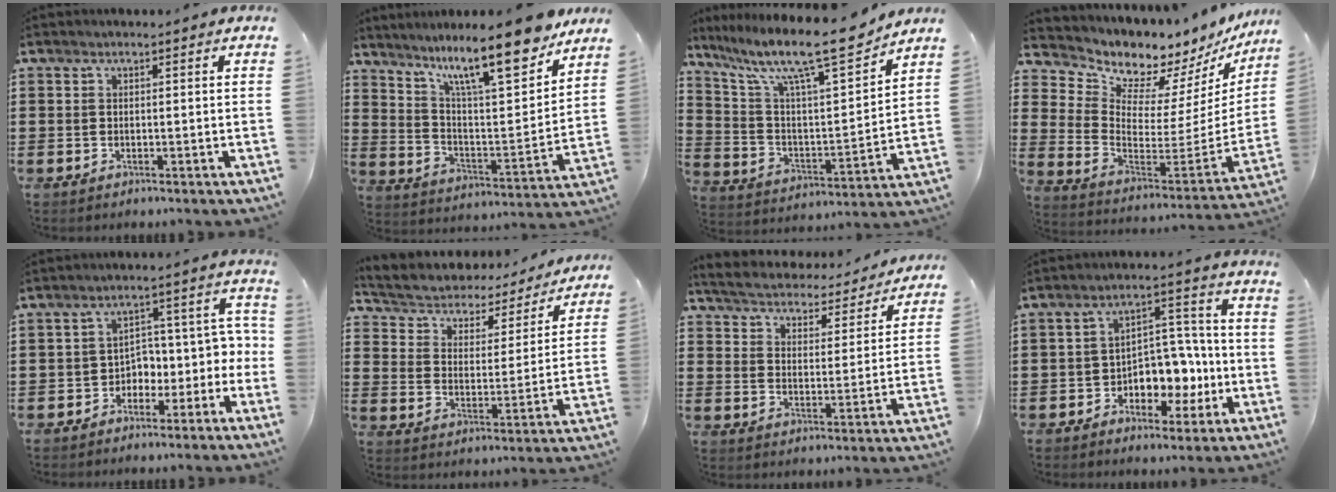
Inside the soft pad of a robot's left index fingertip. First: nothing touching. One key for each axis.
{"total": 13.5, "fx": 10.3, "fy": 2.3, "fz": 8.4, "tx": -0.160, "ty": -0.053, "tz": 0.171}
{"total": 13.2, "fx": 10.5, "fy": 1.5, "fz": 7.8, "tx": -0.166, "ty": -0.073, "tz": 0.170}
{"total": 6.2, "fx": 6.0, "fy": 1.6, "fz": 0.1, "tx": -0.048, "ty": -0.067, "tz": 0.101}
{"total": 4.0, "fx": -2.3, "fy": 3.1, "fz": 0.8, "tx": -0.030, "ty": -0.005, "tz": -0.051}
{"total": 3.6, "fx": 3.3, "fy": 1.4, "fz": 0.4, "tx": -0.032, "ty": -0.030, "tz": 0.047}
{"total": 3.9, "fx": 3.9, "fy": 0.1, "fz": 0.2, "tx": -0.030, "ty": -0.033, "tz": 0.060}
{"total": 6.9, "fx": -1.9, "fy": 5.4, "fz": 3.9, "tx": -0.062, "ty": 0.009, "tz": -0.035}